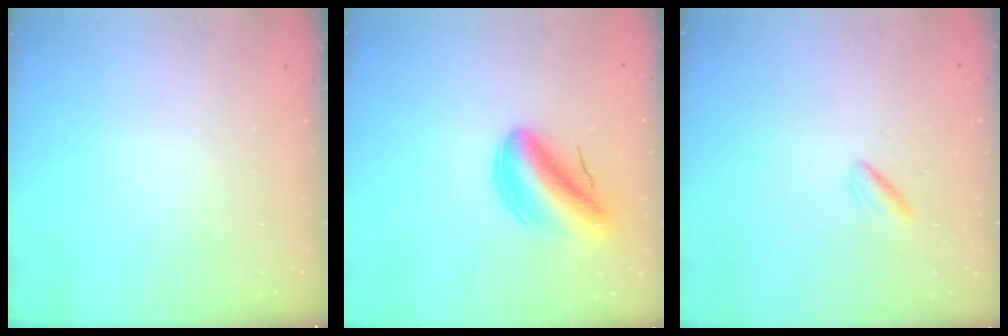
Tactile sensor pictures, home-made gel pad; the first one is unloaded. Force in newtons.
{"total": 10.7, "press": 10.2, "slide": 3.1}
{"total": 2.3, "press": 1.9, "slide": 1.2}